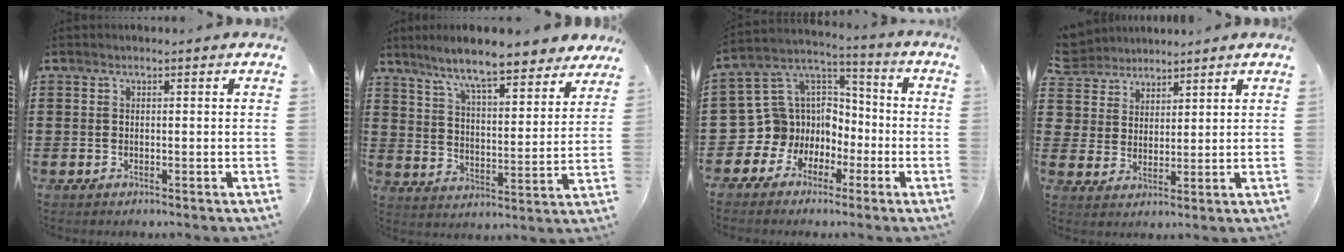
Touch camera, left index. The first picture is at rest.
{"total": 8.7, "force": [7.7, 0.4, 4.1], "torque": [-0.109, -0.042, 0.131]}
{"total": 9.6, "force": [-2.8, 9.0, 1.5], "torque": [-0.071, -0.001, -0.046]}
{"total": 5.0, "force": [4.1, 2.8, -0.6], "torque": [-0.018, -0.014, 0.076]}